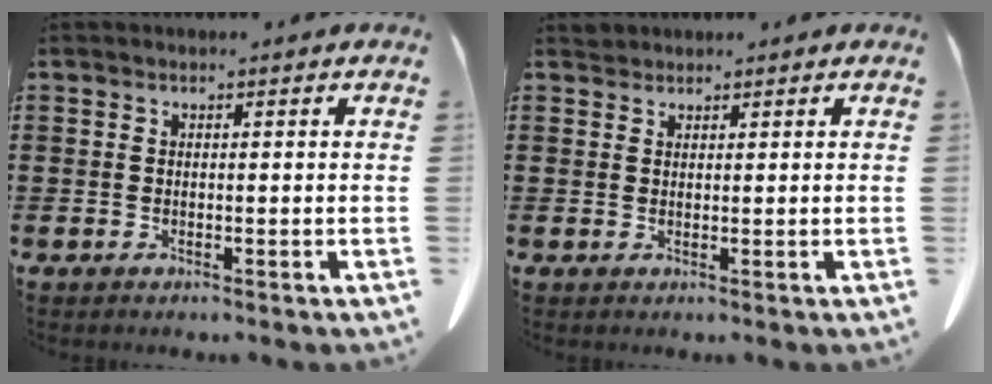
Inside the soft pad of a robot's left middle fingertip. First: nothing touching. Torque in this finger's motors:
{"motor_torque": [0.34, 0.69, -0.07, 0.00]}